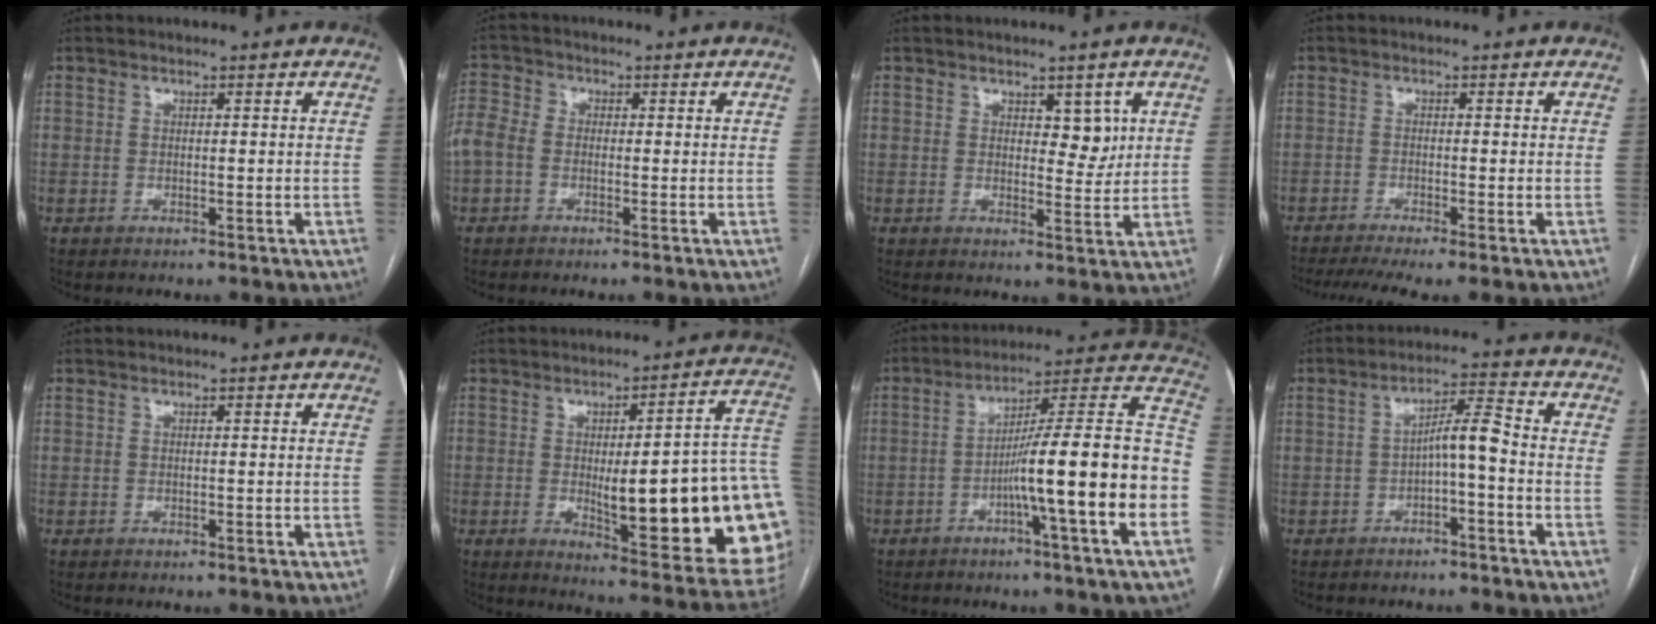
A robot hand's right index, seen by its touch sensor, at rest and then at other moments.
{"total": 10.9, "force": [-1.0, 9.3, 5.6], "torque": [-0.186, 0.032, -0.022]}
{"total": 3.9, "force": [1.6, 2.0, 2.9], "torque": [-0.032, -0.003, 0.024]}
{"total": 6.2, "force": [-4.6, 0.2, 4.2], "torque": [-0.066, -0.008, -0.077]}
{"total": 0.0}
{"total": 26.1, "force": [-2.6, 4.5, 25.5], "torque": [-0.228, 0.008, -0.023]}
{"total": 18.8, "force": [-5.0, -0.9, 18.2], "torque": [-0.227, 0.023, -0.082]}
{"total": 5.3, "force": [-1.5, 0.7, 5.0], "torque": [-0.084, 0.024, -0.022]}